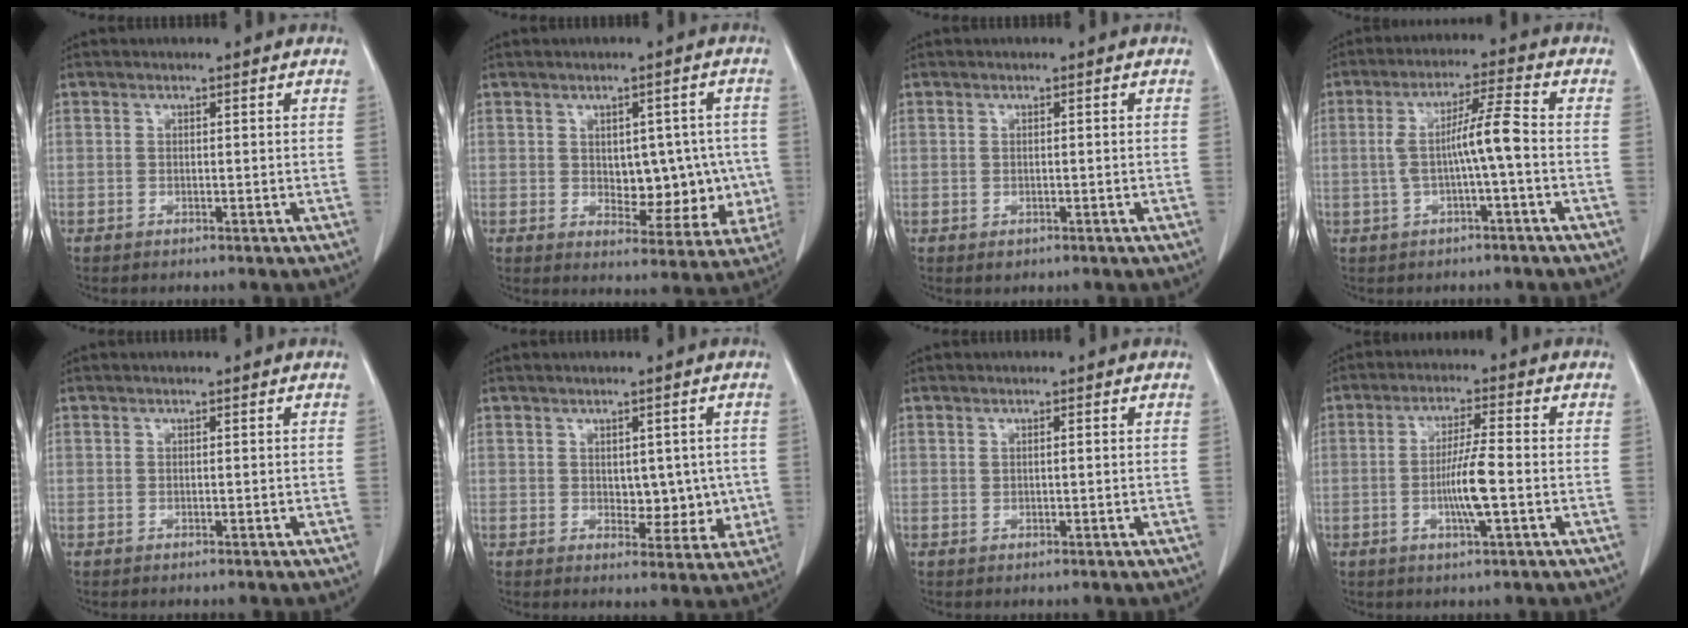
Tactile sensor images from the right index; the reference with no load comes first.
{"total": 12.4, "force": [-0.2, 7.8, 9.6], "torque": [-0.135, 0.024, 0.026]}
{"total": 1.8, "force": [-0.6, 1.4, 1.0], "torque": [-0.020, 0.001, 0.001]}
{"total": 7.2, "force": [-0.8, 0.3, 7.2], "torque": [-0.136, 0.024, -0.011]}
{"total": 0.0}
{"total": 7.3, "force": [0.1, 4.7, 5.6], "torque": [-0.065, 0.011, 0.016]}
{"total": 1.1, "force": [0.2, 0.6, 0.9], "torque": [-0.023, 0.008, 0.005]}
{"total": 7.1, "force": [-1.5, 0.6, 6.9], "torque": [-0.132, -0.002, -0.029]}